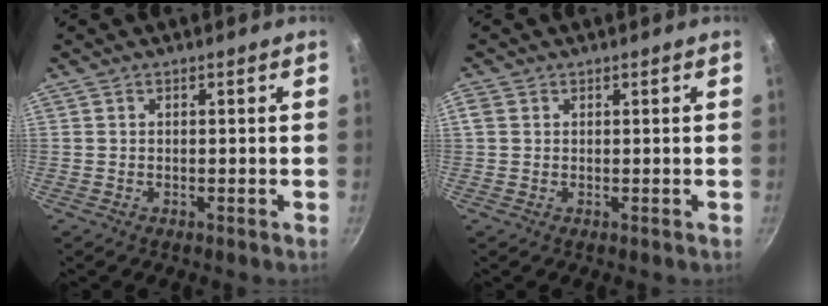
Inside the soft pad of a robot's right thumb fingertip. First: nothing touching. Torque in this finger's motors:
{"motor_torque": [0.16, 0.25, 0.03, 0.04, 0.14]}